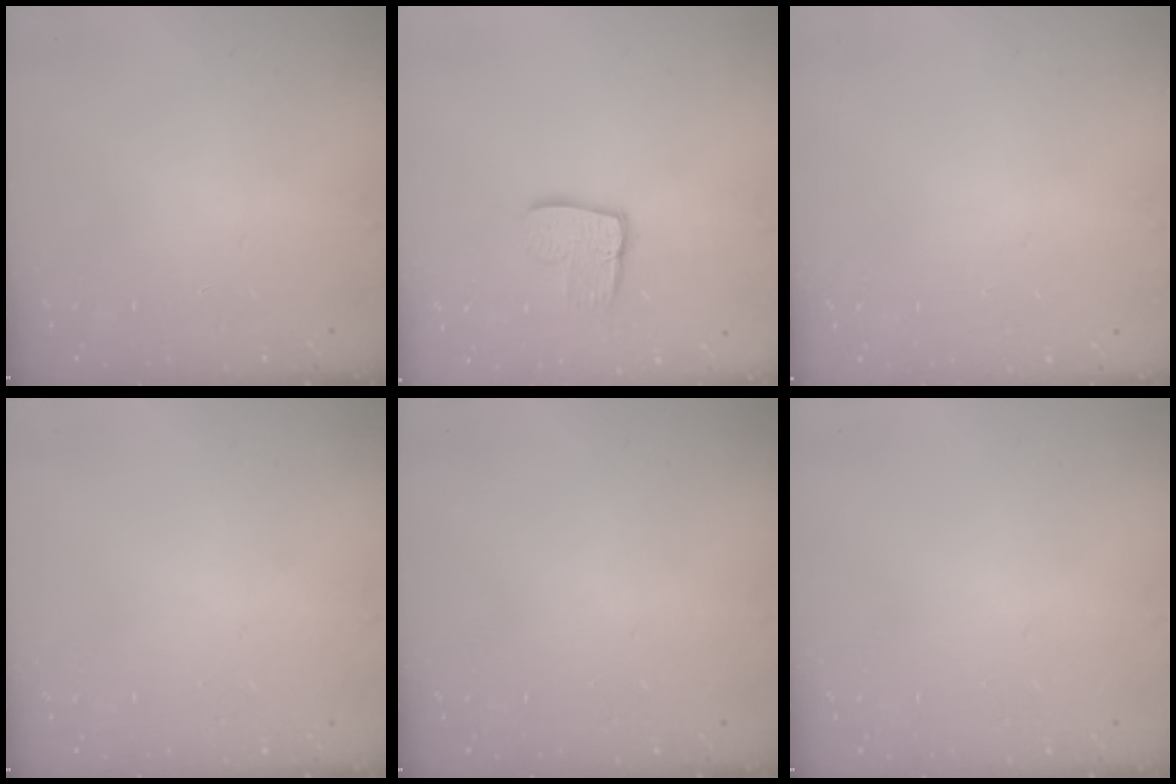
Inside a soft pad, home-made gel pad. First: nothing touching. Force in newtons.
{"total": 9.5, "press": 9.4, "slide": 0.8}
{"total": 0.0}
{"total": 0.0}
{"total": 0.0}
{"total": 0.0}